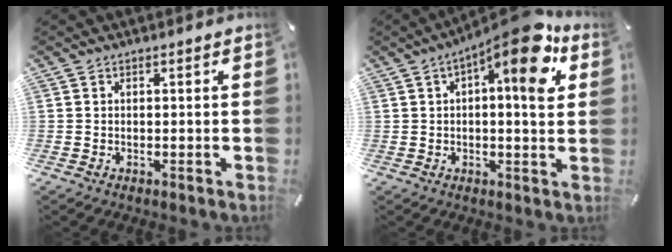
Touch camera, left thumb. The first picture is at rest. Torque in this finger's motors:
{"motor_torque": [1.72, 2.68, 0.92, 0.32, 0.19]}